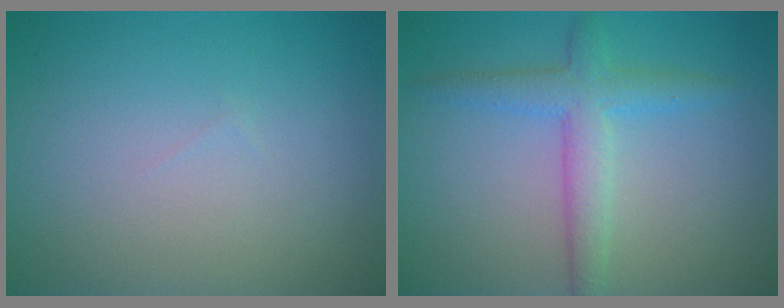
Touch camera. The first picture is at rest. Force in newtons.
{"total": 3.5, "press": 3.5, "slide": 0.1}